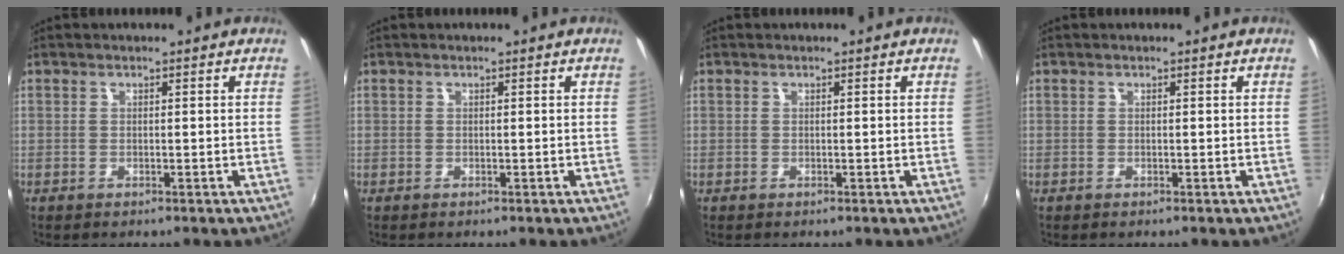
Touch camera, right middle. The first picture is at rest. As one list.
[{"total": 0.0}, {"total": 0.0}, {"total": 0.0}]